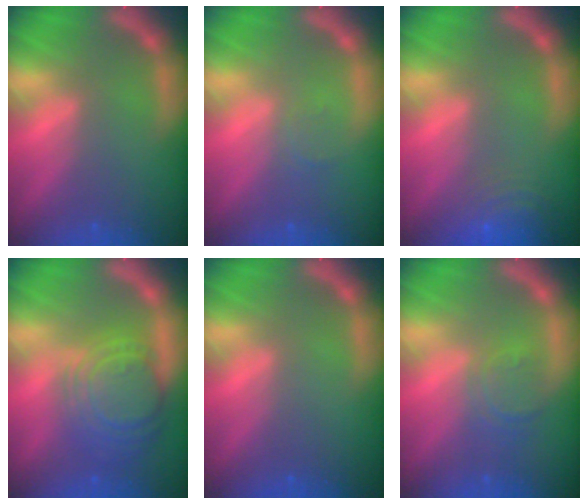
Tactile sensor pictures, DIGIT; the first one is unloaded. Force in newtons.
{"total": 1.0}
{"total": 7.0}
{"total": 9.5}
{"total": 0.0}
{"total": 3.0}